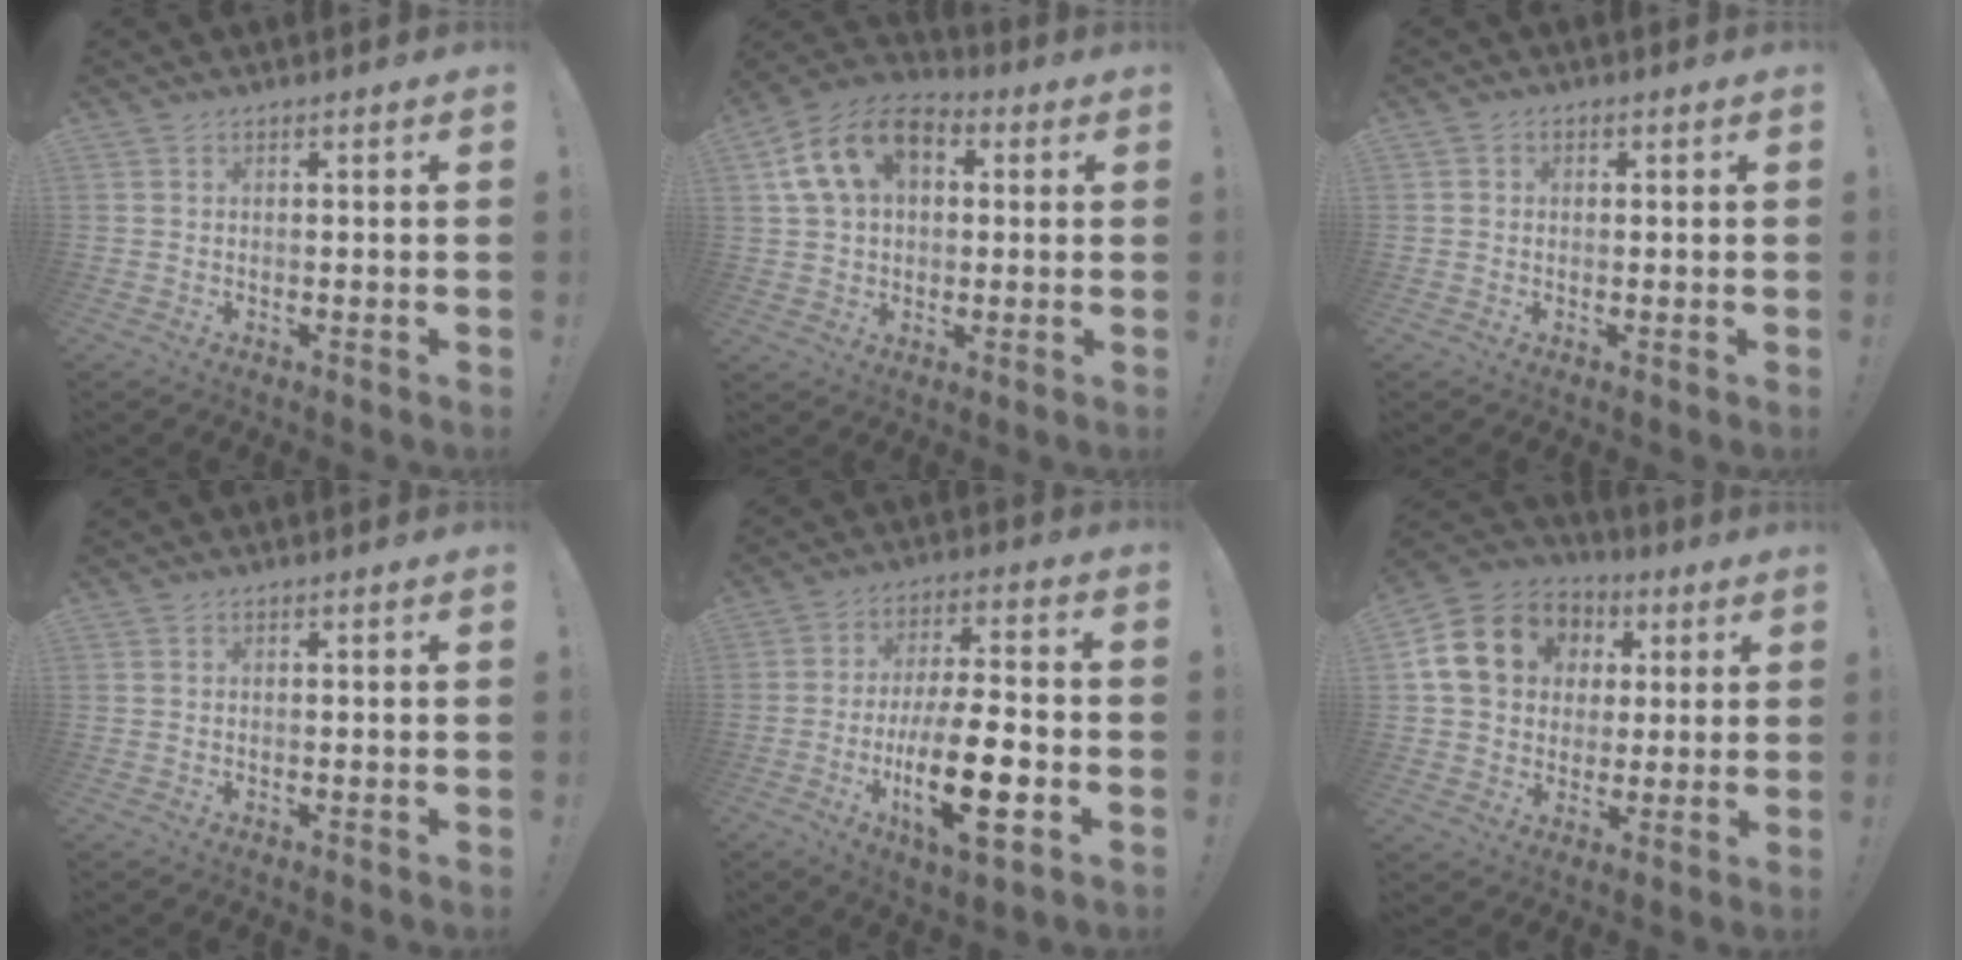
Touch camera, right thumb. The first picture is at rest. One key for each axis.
{"total": 15.4, "fx": 5.4, "fy": 10.6, "fz": 9.8, "tx": -0.165, "ty": -0.004, "tz": 0.102}
{"total": 1.4, "fx": -0.3, "fy": 1.2, "fz": 0.5, "tx": -0.004, "ty": 0.002, "tz": -0.006}
{"total": 0.0}
{"total": 18.4, "fx": -5.4, "fy": 5.8, "fz": 16.6, "tx": -0.277, "ty": 0.008, "tz": -0.088}
{"total": 17.4, "fx": 4.8, "fy": 14.3, "fz": 8.6, "tx": -0.135, "ty": -0.003, "tz": 0.105}